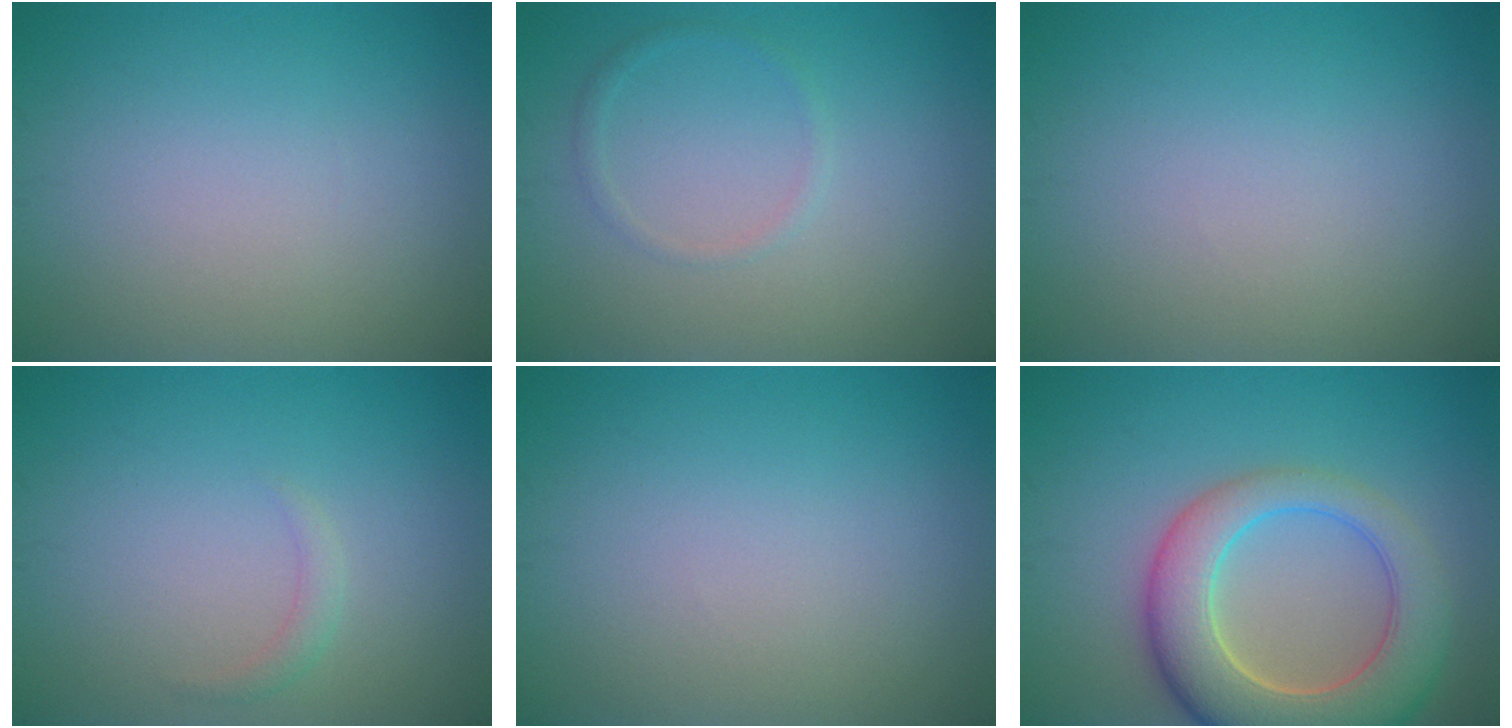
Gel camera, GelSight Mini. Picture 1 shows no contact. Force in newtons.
{"total": 1.0, "press": 1.0, "slide": 0.1}
{"total": 0.0}
{"total": 1.0, "press": 1.0, "slide": 0.0}
{"total": 0.0}
{"total": 8.7, "press": 8.7, "slide": 0.8}